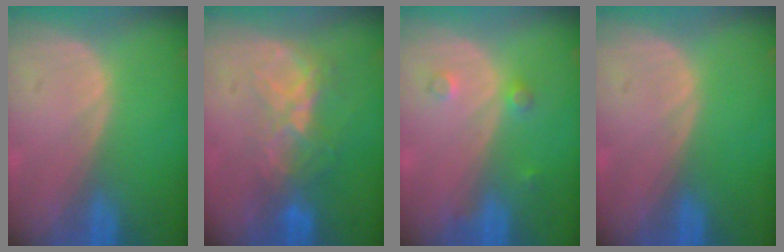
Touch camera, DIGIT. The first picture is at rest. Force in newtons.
{"total": 6.7, "press": 5.9, "slide": 3.2}
{"total": 2.0, "press": 2.0, "slide": 0.2}
{"total": 0.0}